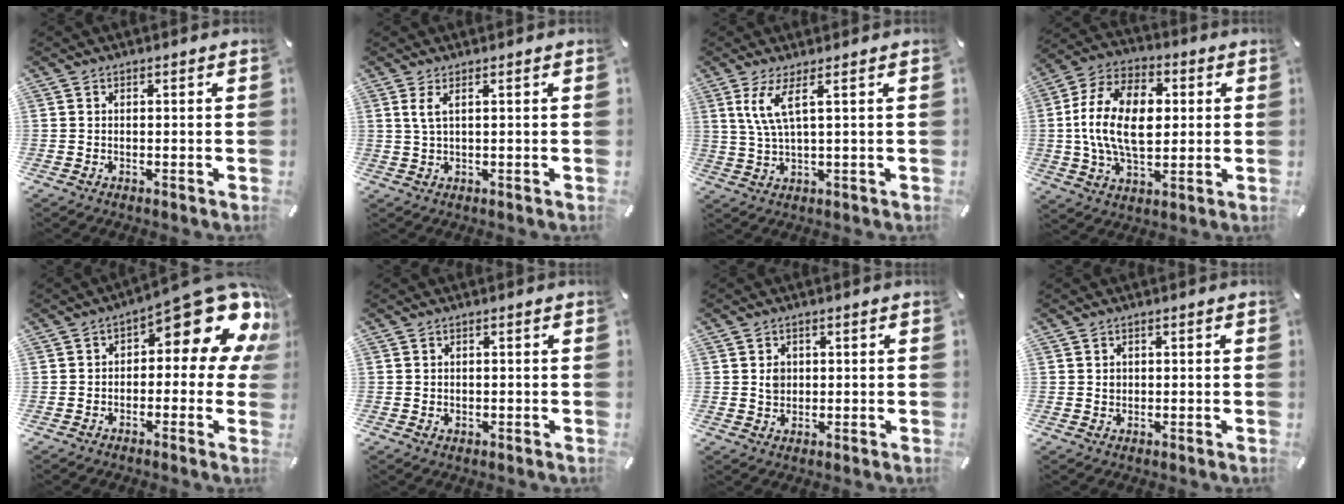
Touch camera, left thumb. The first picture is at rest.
{"total": 2.7, "force": [0.9, 0.6, 2.5], "torque": [-0.053, 0.001, 0.015]}
{"total": 6.3, "force": [2.7, 0.9, 5.6], "torque": [-0.124, -0.004, 0.043]}
{"total": 17.3, "force": [0.7, 11.2, 13.2], "torque": [-0.275, 0.015, 0.012]}
{"total": 15.3, "force": [7.6, 6.1, 11.9], "torque": [-0.150, -0.069, 0.120]}
{"total": 0.6, "force": [0.0, 0.6, 0.1], "torque": [-0.003, 0.004, -0.001]}
{"total": 2.7, "force": [0.5, 2.5, 0.8], "torque": [-0.004, -0.001, 0.004]}
{"total": 0.8, "force": [0.2, 0.8, 0.2], "torque": [0.003, 0.000, 0.001]}